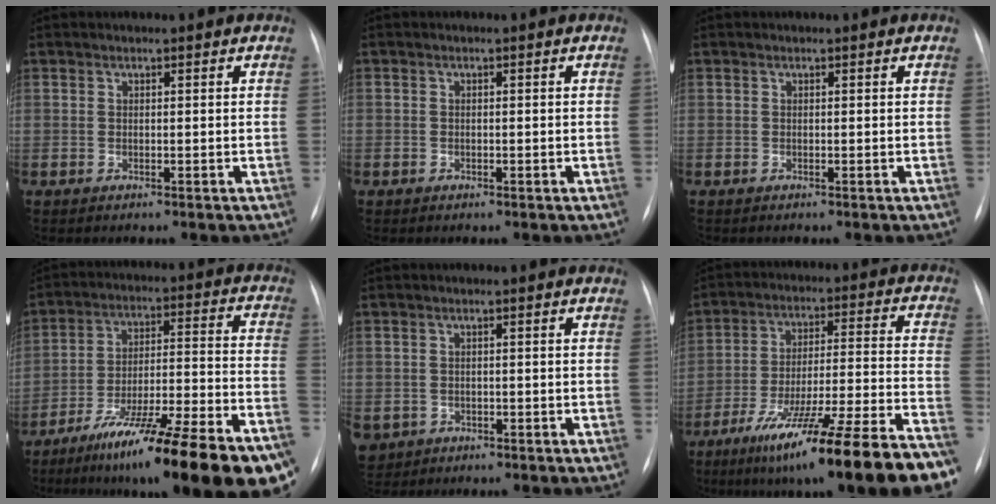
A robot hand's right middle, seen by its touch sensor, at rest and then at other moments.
{"total": 0.5, "force": [-0.3, 0.4, 0.1], "torque": [-0.006, 0.001, -0.005]}
{"total": 0.0}
{"total": 25.3, "force": [-17.2, 2.3, 18.5], "torque": [-0.203, -0.005, -0.278]}
{"total": 5.1, "force": [-2.1, 4.4, 1.4], "torque": [-0.040, 0.002, -0.024]}
{"total": 24.0, "force": [-16.5, 0.8, 17.5], "torque": [-0.206, -0.017, -0.266]}